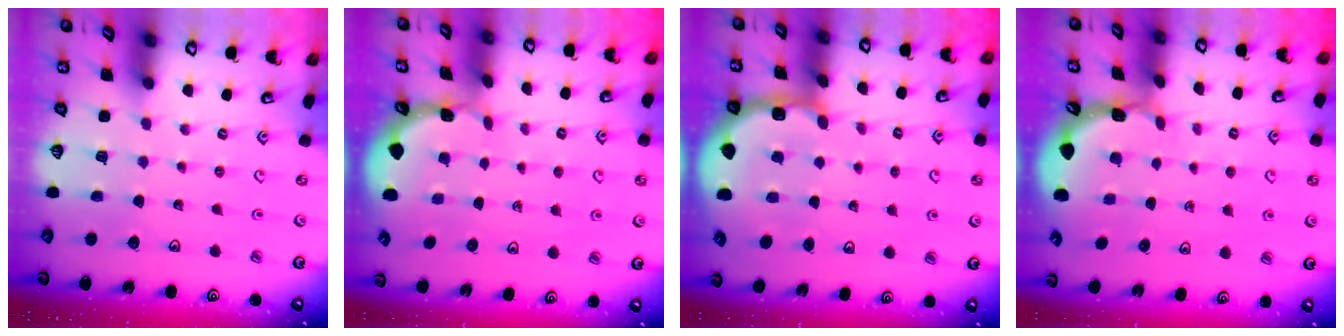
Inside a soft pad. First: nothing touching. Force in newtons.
{"total": 0.7, "press": 0.6, "slide": 0.1}
{"total": 6.7, "press": 6.5, "slide": 1.7}
{"total": 1.5, "press": 1.5, "slide": 0.1}